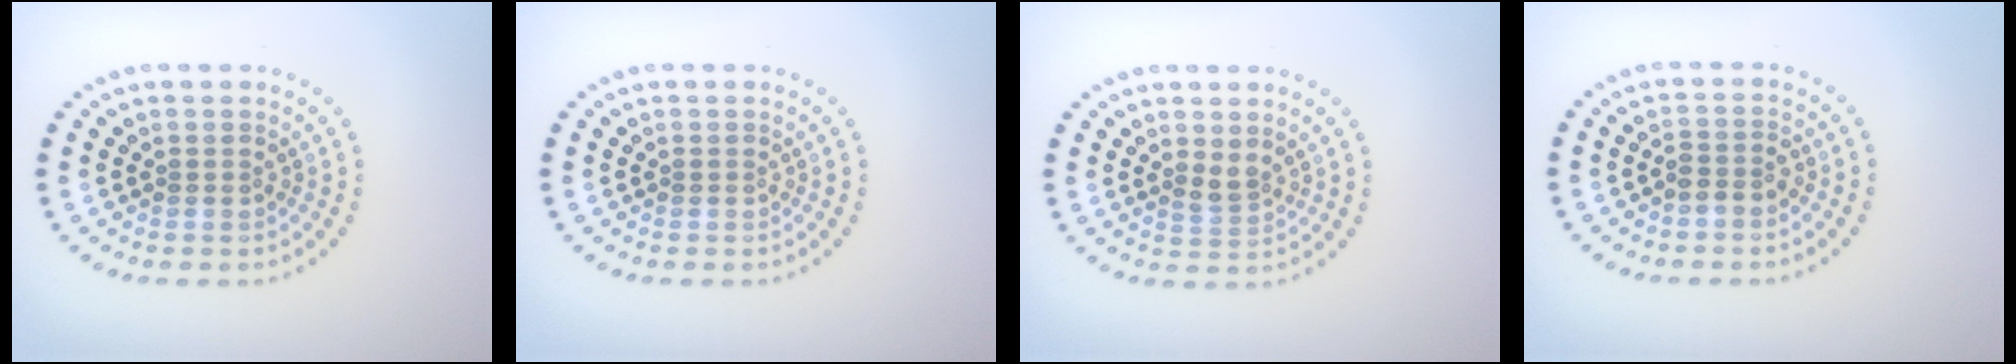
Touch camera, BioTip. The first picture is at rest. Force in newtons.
{"total": 0.0}
{"total": 1.5, "press": 1.2, "slide": 0.9}
{"total": 1.6, "press": 1.4, "slide": 0.8}